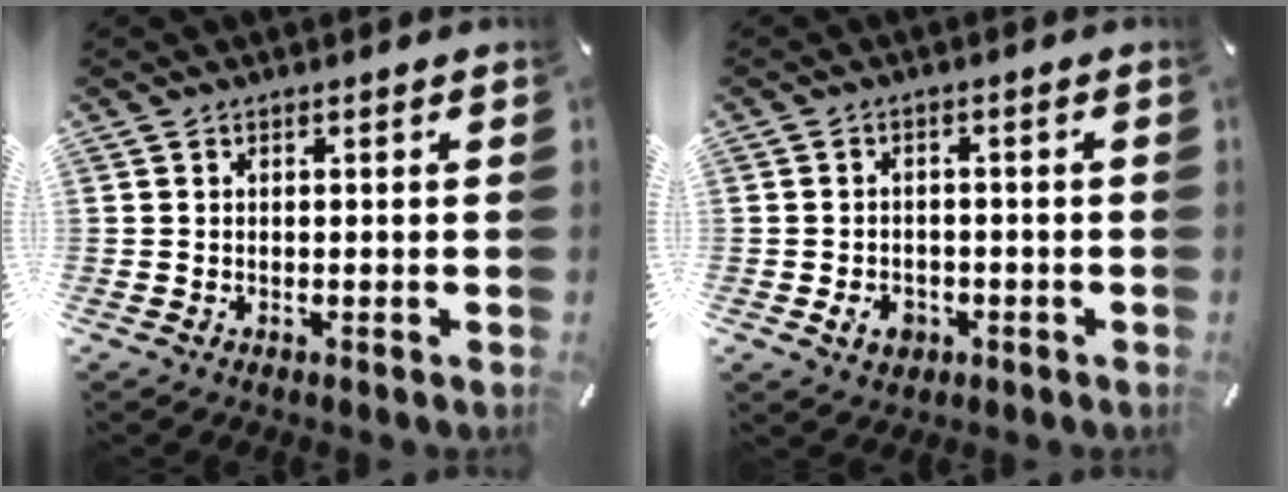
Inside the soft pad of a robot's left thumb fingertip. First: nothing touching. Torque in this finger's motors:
{"motor_torque": [-0.03, 0.10, 0.00, 0.01, 0.01]}